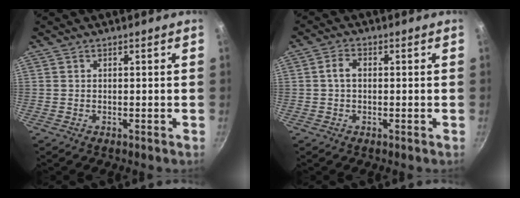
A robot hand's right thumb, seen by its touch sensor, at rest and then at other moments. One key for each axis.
{"total": 3.0, "fx": 0.1, "fy": 2.0, "fz": 2.2, "tx": -0.040, "ty": 0.009, "tz": -0.002}